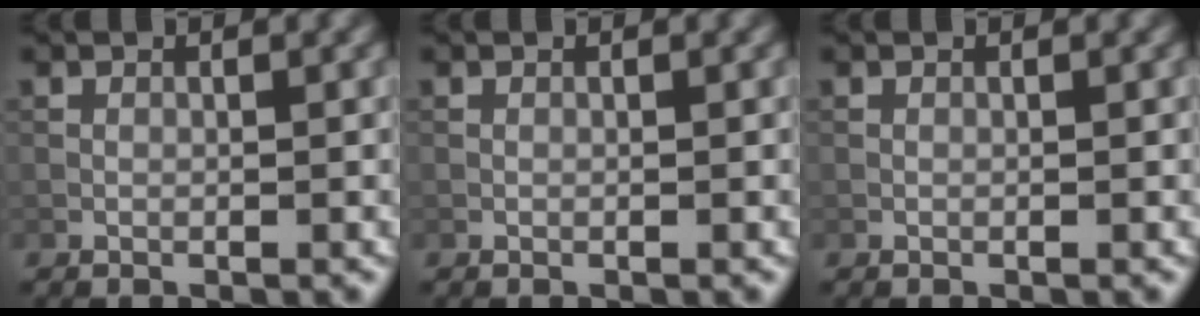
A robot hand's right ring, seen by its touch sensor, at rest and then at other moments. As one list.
[{"total": 0.0}, {"total": 0.0}]